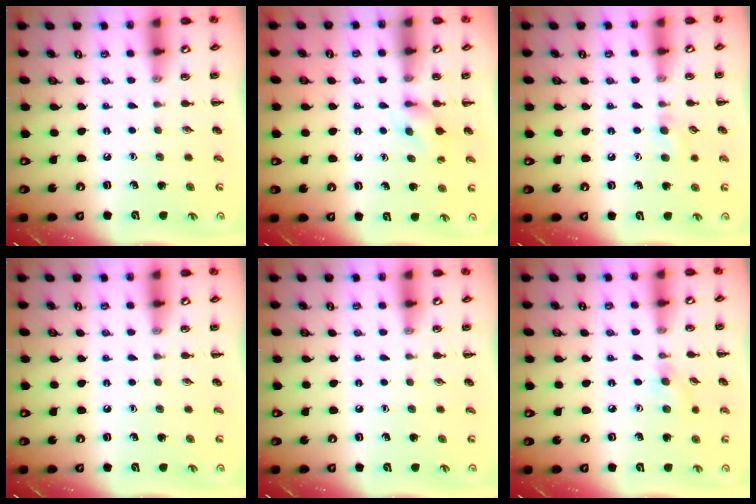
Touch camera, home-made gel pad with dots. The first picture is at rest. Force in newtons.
{"total": 5.6, "press": 5.4, "slide": 1.4}
{"total": 5.9, "press": 5.6, "slide": 2.0}
{"total": 0.0}
{"total": 0.0}
{"total": 4.9, "press": 4.6, "slide": 1.8}